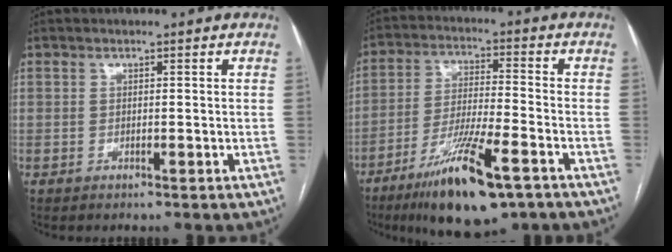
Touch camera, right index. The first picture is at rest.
{"total": 14.7, "force": [-8.7, 2.4, 11.6], "torque": [-0.218, -0.028, -0.148]}